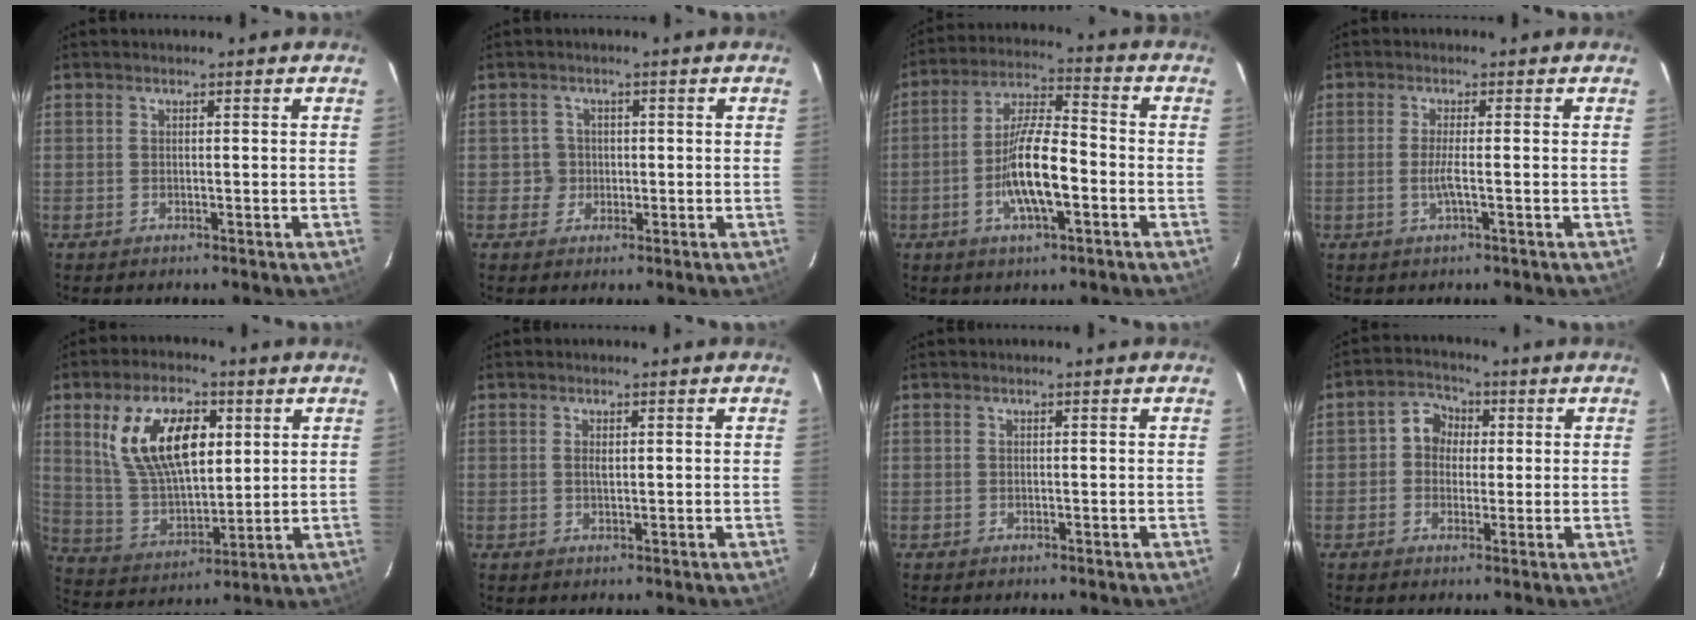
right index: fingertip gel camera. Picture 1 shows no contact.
{"total": 2.7, "force": [-0.3, 2.7, -0.2], "torque": [0.010, 0.015, -0.002]}
{"total": 11.7, "force": [-3.7, 3.1, 10.7], "torque": [-0.208, 0.004, -0.069]}
{"total": 2.7, "force": [-0.8, -0.3, 2.6], "torque": [-0.050, -0.003, -0.015]}
{"total": 15.9, "force": [5.4, 8.2, 12.6], "torque": [-0.237, 0.014, 0.111]}
{"total": 1.1, "force": [0.2, 0.5, 0.9], "torque": [-0.018, 0.001, 0.003]}
{"total": 0.0}
{"total": 5.3, "force": [0.3, 4.9, 2.2], "torque": [-0.036, 0.024, -0.001]}